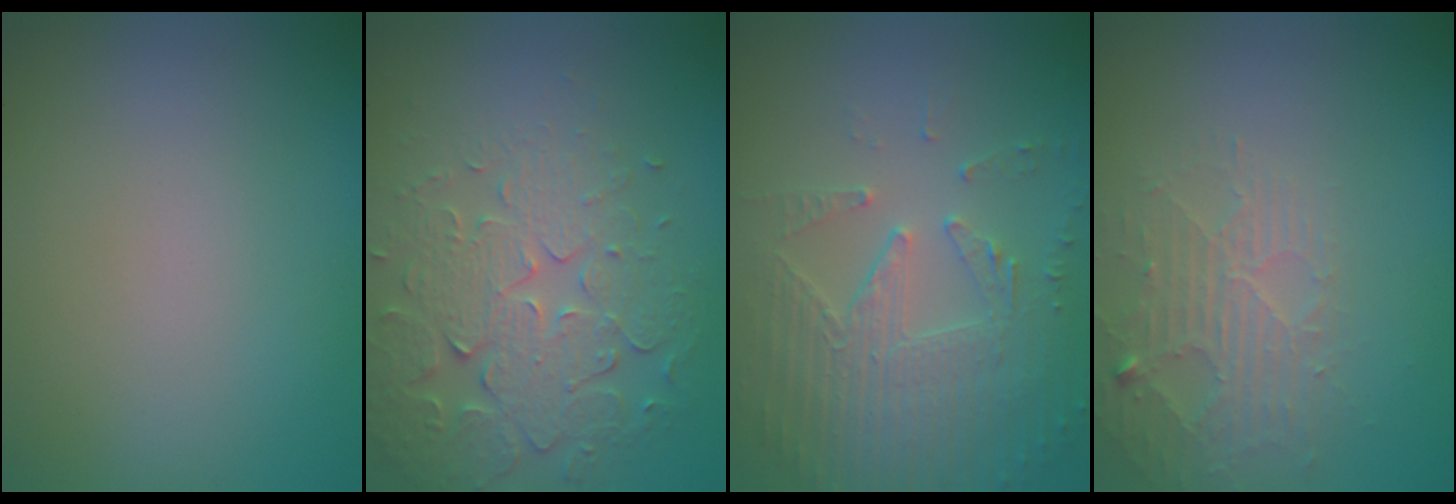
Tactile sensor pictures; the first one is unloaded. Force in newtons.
{"total": 5.1, "press": 4.5, "slide": 2.5}
{"total": 5.6, "press": 3.7, "slide": 4.2}
{"total": 3.1, "press": 3.0, "slide": 0.6}